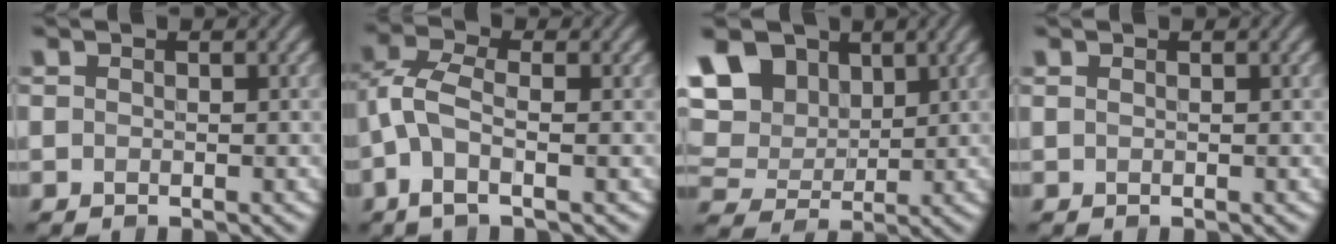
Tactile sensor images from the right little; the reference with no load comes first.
{"total": 4.1, "force": [-1.0, 1.5, 3.7], "torque": [-0.090, 0.005, -0.024]}
{"total": 8.9, "force": [4.3, 6.0, 4.9], "torque": [-0.113, 0.014, 0.067]}
{"total": 0.7, "force": [0.3, 0.4, 0.5], "torque": [0.004, -0.003, -0.001]}